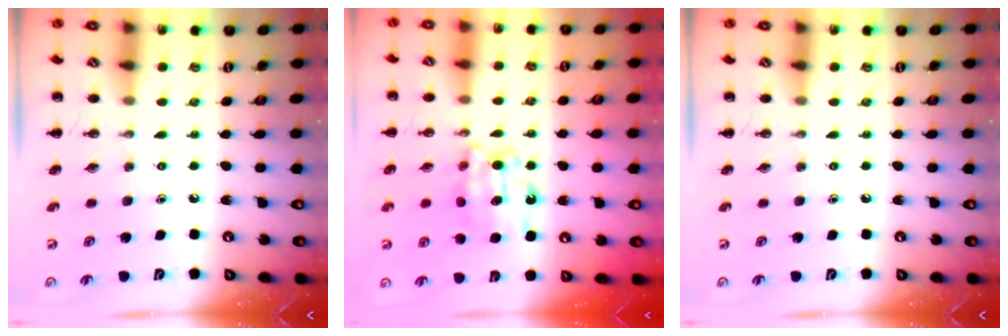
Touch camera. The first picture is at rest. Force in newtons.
{"total": 9.2, "press": 9.1, "slide": 1.0}
{"total": 0.0}